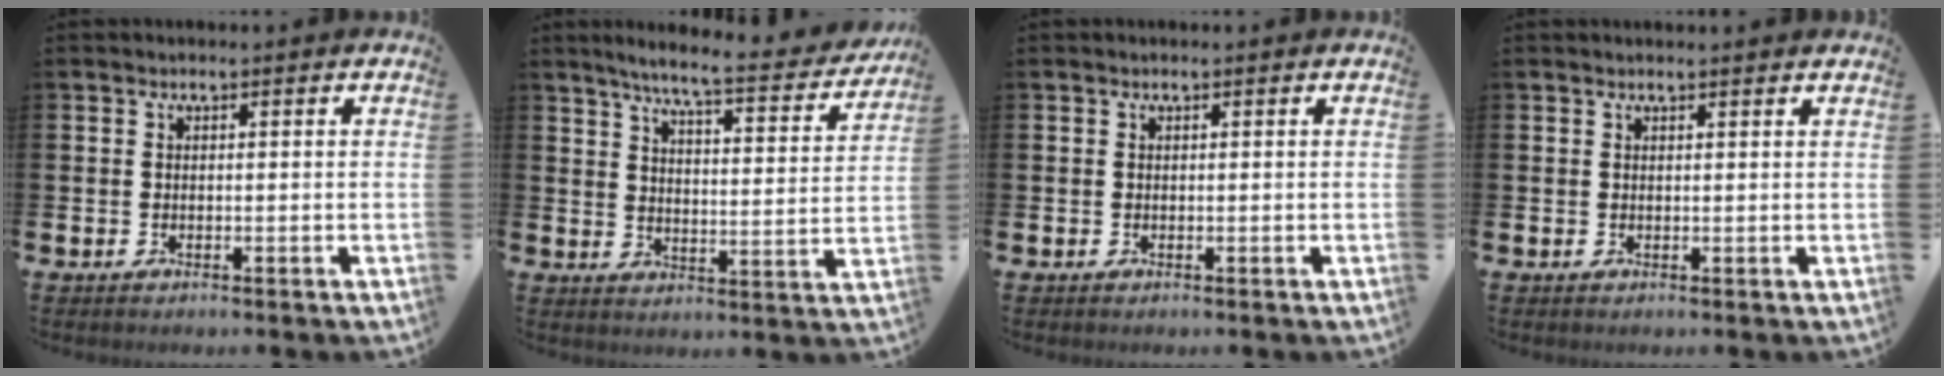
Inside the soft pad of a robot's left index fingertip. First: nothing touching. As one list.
[{"total": 6.9, "force": [6.1, 0.3, 3.2], "torque": [-0.078, -0.042, 0.098]}, {"total": 0.0}, {"total": 0.8, "force": [0.7, -0.1, 0.1], "torque": [0.008, -0.005, 0.011]}]